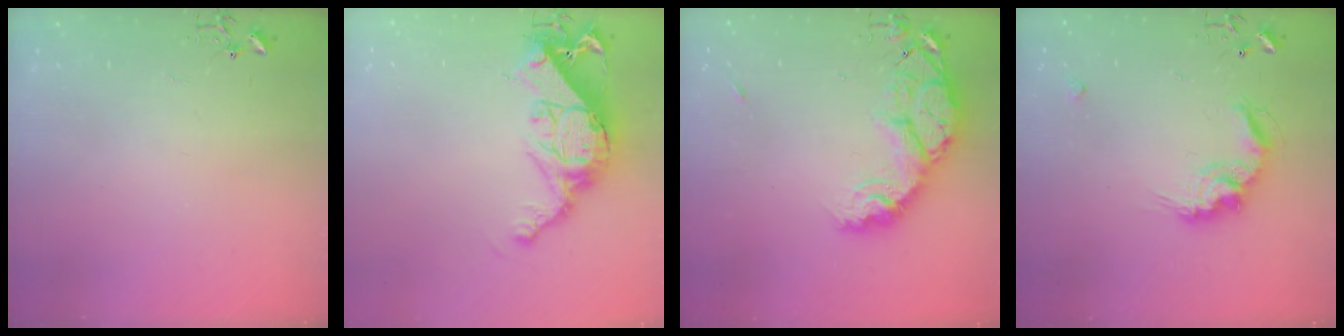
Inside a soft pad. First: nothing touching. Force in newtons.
{"total": 15.3, "press": 15.3, "slide": 1.0}
{"total": 15.3, "press": 15.2, "slide": 1.3}
{"total": 12.6, "press": 12.6, "slide": 0.4}